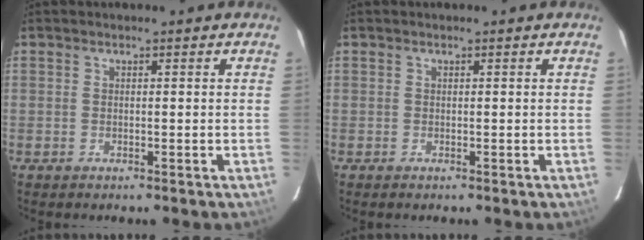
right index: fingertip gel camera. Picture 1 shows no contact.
{"total": 0.0}